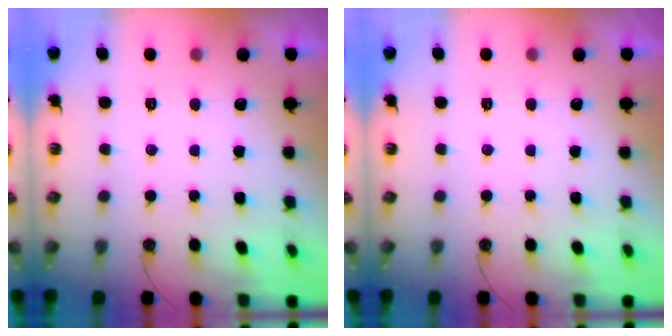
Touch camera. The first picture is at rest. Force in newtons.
{"total": 0.0}